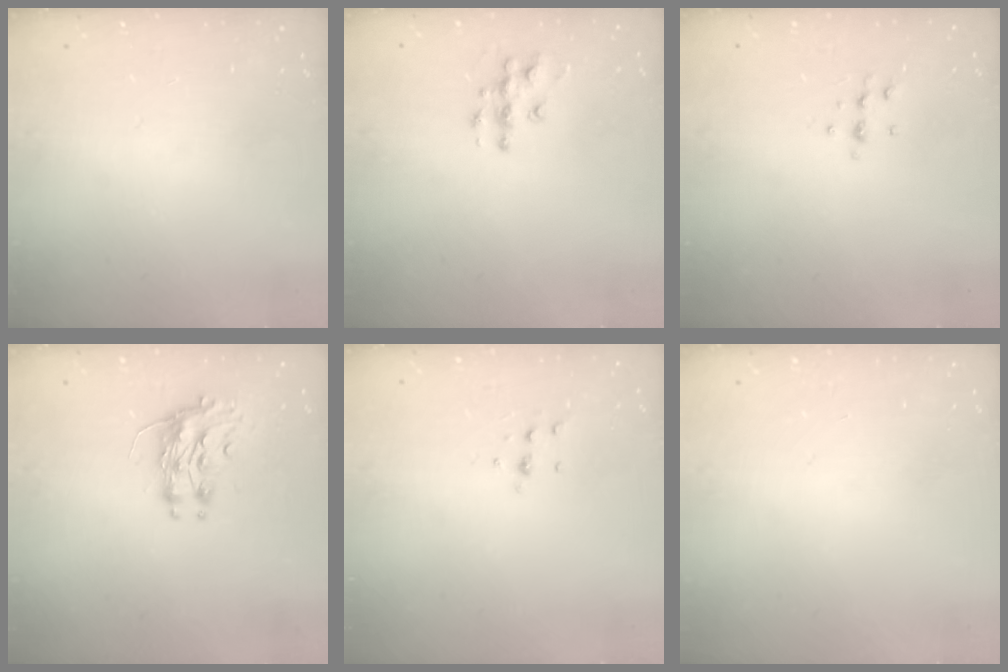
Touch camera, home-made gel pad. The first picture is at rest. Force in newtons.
{"total": 8.3, "press": 8.2, "slide": 0.5}
{"total": 5.4, "press": 5.3, "slide": 1.1}
{"total": 8.4, "press": 8.4, "slide": 0.3}
{"total": 4.5, "press": 4.3, "slide": 1.3}
{"total": 0.0}